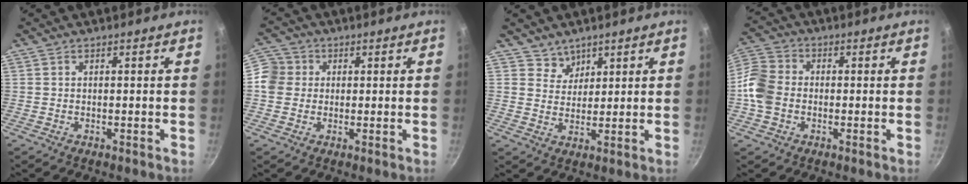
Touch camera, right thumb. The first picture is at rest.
{"total": 7.4, "force": [0.7, 6.9, 2.6], "torque": [-0.024, 0.009, -0.004]}
{"total": 3.9, "force": [2.8, 2.7, 0.0], "torque": [0.021, -0.015, 0.048]}
{"total": 9.3, "force": [-1.4, 7.3, 5.6], "torque": [-0.098, 0.019, -0.048]}